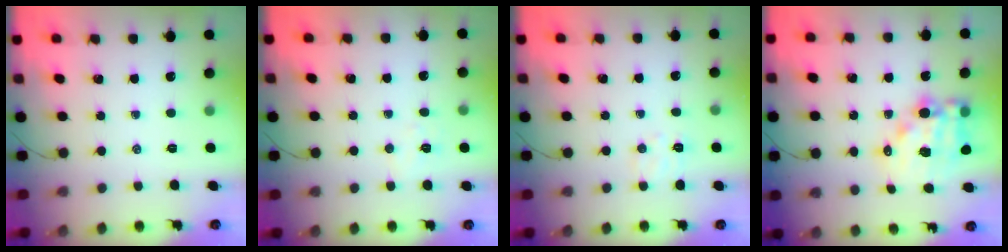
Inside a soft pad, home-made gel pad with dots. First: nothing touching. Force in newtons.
{"total": 4.8, "press": 4.7, "slide": 1.0}
{"total": 5.5, "press": 5.4, "slide": 1.3}
{"total": 13.9, "press": 13.5, "slide": 3.5}